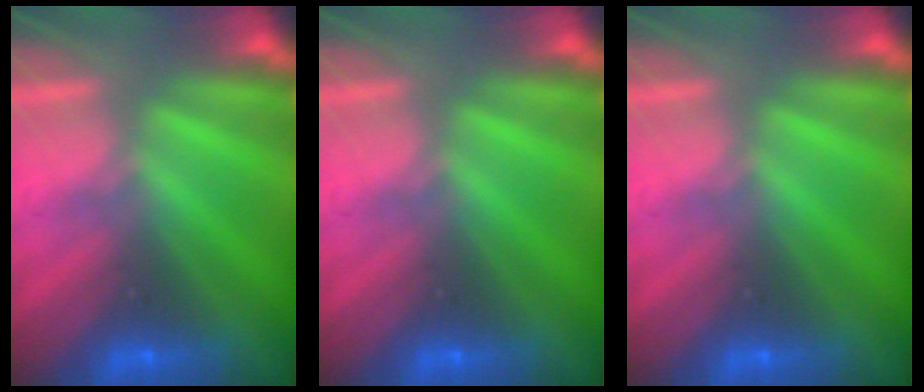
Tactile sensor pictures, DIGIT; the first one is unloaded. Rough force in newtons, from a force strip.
{"total": 0.0}
{"total": 0.0}